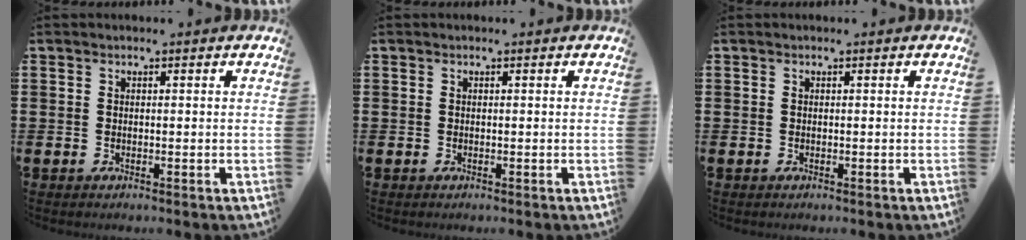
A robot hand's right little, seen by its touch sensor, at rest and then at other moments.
{"total": 0.0}
{"total": 0.0}